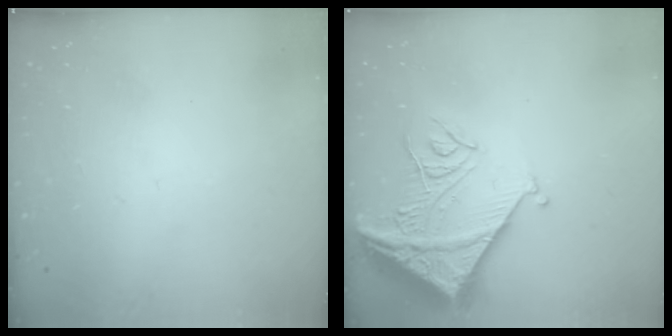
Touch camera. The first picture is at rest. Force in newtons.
{"total": 16.8, "press": 16.6, "slide": 2.1}